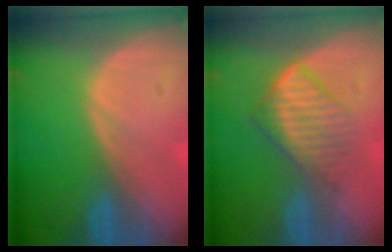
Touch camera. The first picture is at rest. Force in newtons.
{"total": 6.8, "press": 6.1, "slide": 3.0}